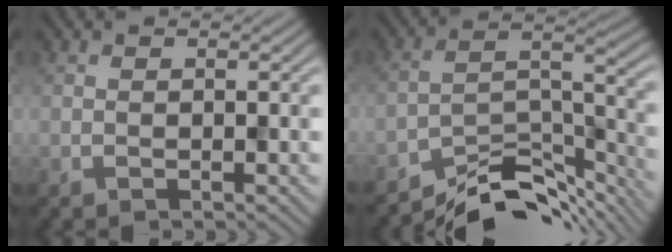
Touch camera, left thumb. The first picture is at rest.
{"total": 10.2, "force": [-9.1, 2.8, 3.8], "torque": [-0.059, 0.001, -0.159]}